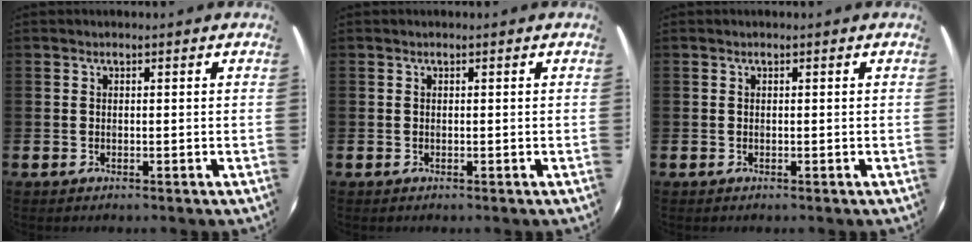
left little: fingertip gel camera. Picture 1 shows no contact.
{"total": 0.0}
{"total": 0.0}